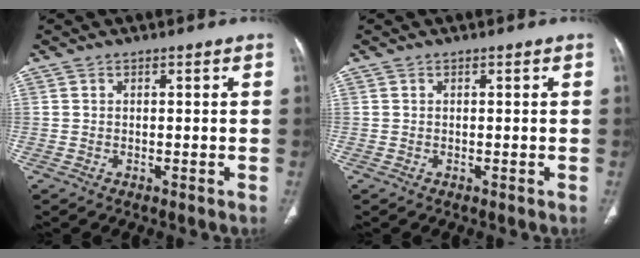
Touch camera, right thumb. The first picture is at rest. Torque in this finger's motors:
{"motor_torque": [-0.01, -0.13, 0.25, -0.04, 0.02]}